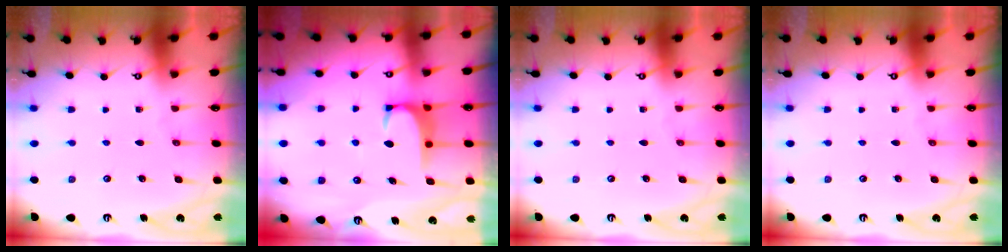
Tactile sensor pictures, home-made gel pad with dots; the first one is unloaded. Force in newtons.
{"total": 2.3, "press": 2.3, "slide": 0.3}
{"total": 0.0}
{"total": 0.0}